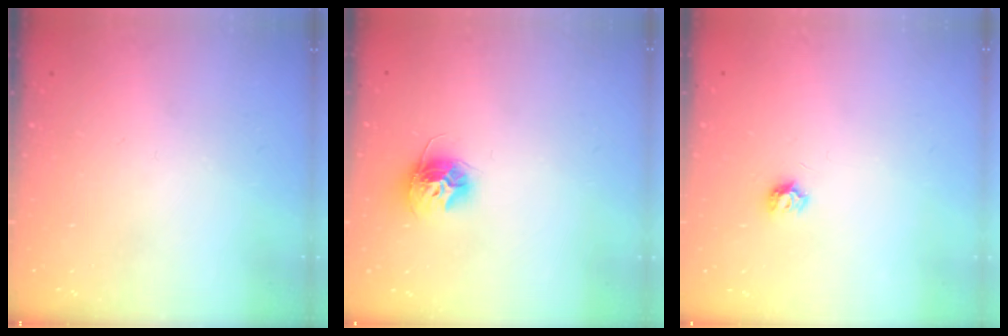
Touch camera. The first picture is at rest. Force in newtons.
{"total": 10.3, "press": 10.3, "slide": 0.4}
{"total": 5.3, "press": 5.2, "slide": 0.4}